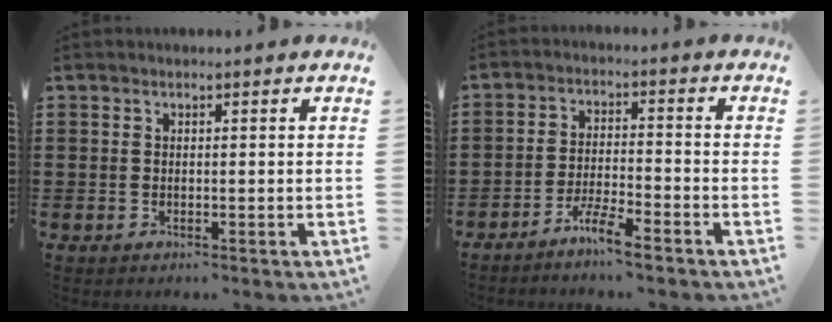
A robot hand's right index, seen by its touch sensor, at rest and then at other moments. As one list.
[{"total": 4.5, "force": [-3.9, 0.2, 2.2], "torque": [-0.052, 0.000, -0.077]}]